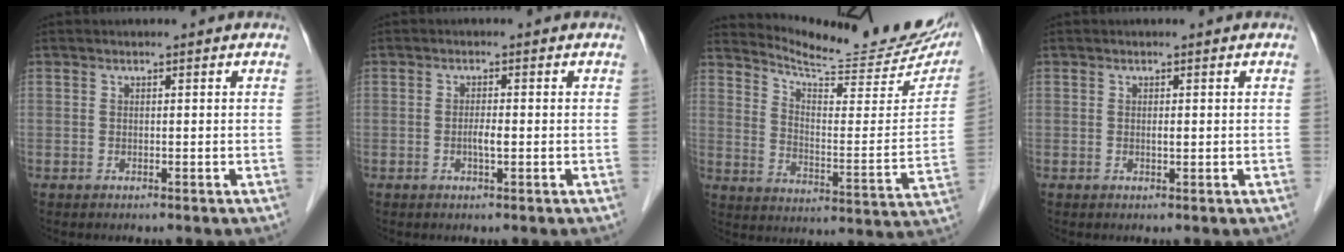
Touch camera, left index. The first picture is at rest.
{"total": 1.7, "force": [-0.7, 0.2, 1.6], "torque": [-0.030, -0.003, -0.014]}
{"total": 19.9, "force": [18.7, 2.0, 6.6], "torque": [-0.099, -0.074, 0.243]}
{"total": 0.6, "force": [-0.2, 0.1, 0.5], "torque": [-0.009, -0.005, -0.006]}